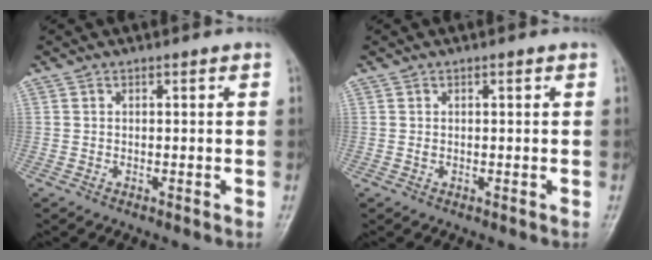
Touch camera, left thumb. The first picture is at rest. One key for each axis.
{"total": 0.7, "fx": 0.2, "fy": 0.3, "fz": 0.6, "tx": -0.009, "ty": 0.005, "tz": 0.006}